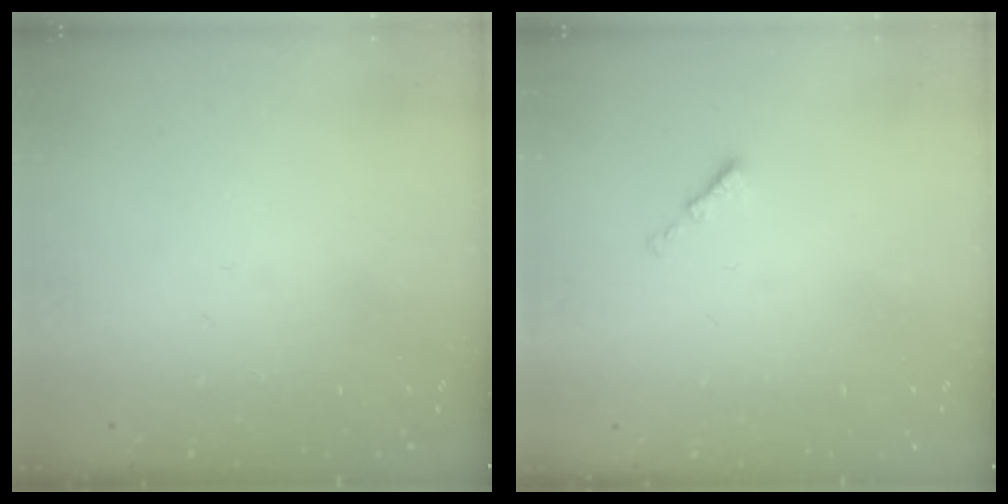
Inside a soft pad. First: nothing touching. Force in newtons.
{"total": 0.0}